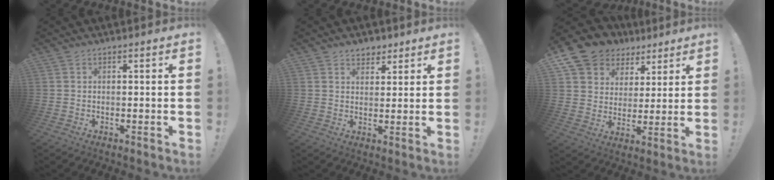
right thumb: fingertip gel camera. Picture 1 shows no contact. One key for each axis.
{"total": 4.3, "fx": 3.1, "fy": 2.9, "fz": 0.8, "tx": 0.001, "ty": -0.018, "tz": 0.056}
{"total": 11.3, "fx": 7.1, "fy": 8.2, "fz": 3.0, "tx": -0.058, "ty": -0.050, "tz": 0.142}